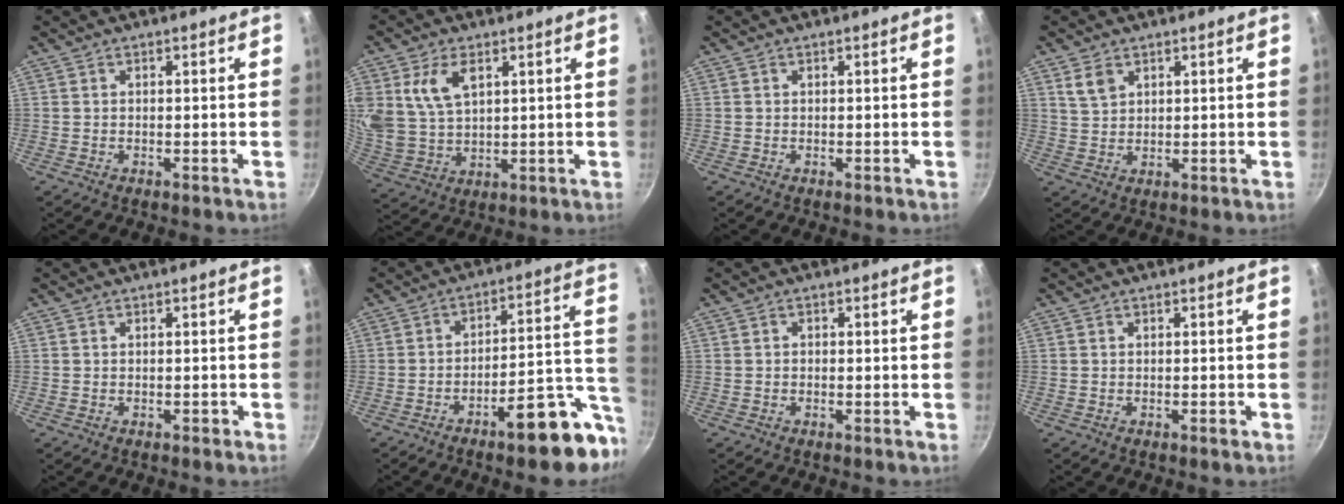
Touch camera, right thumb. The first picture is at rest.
{"total": 10.6, "force": [4.1, 6.7, 7.0], "torque": [-0.126, -0.022, 0.088]}
{"total": 0.0}
{"total": 3.9, "force": [2.1, 2.6, 2.1], "torque": [-0.029, -0.005, 0.044]}
{"total": 0.6, "force": [-0.3, 0.4, 0.3], "torque": [0.001, 0.008, -0.003]}
{"total": 17.3, "force": [-7.6, 5.7, 14.5], "torque": [-0.153, 0.040, -0.105]}
{"total": 0.7, "force": [-0.2, 0.6, 0.3], "torque": [-0.006, 0.004, -0.004]}
{"total": 0.6, "force": [-0.3, 0.3, 0.5], "torque": [-0.006, 0.005, -0.006]}